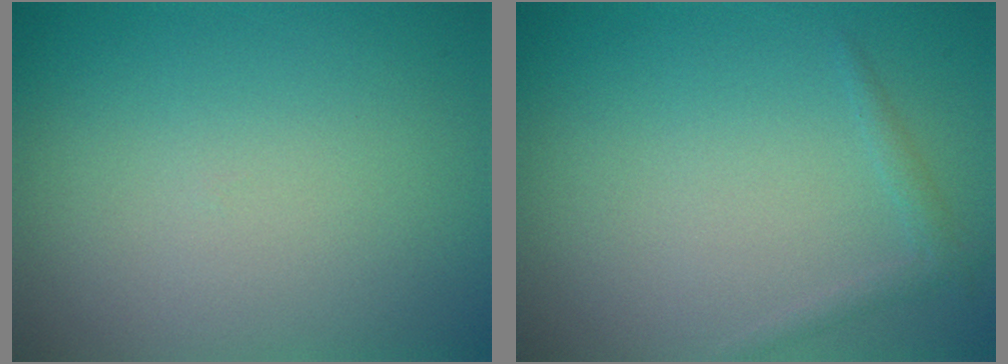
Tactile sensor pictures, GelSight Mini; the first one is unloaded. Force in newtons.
{"total": 1.1, "press": 1.1, "slide": 0.0}